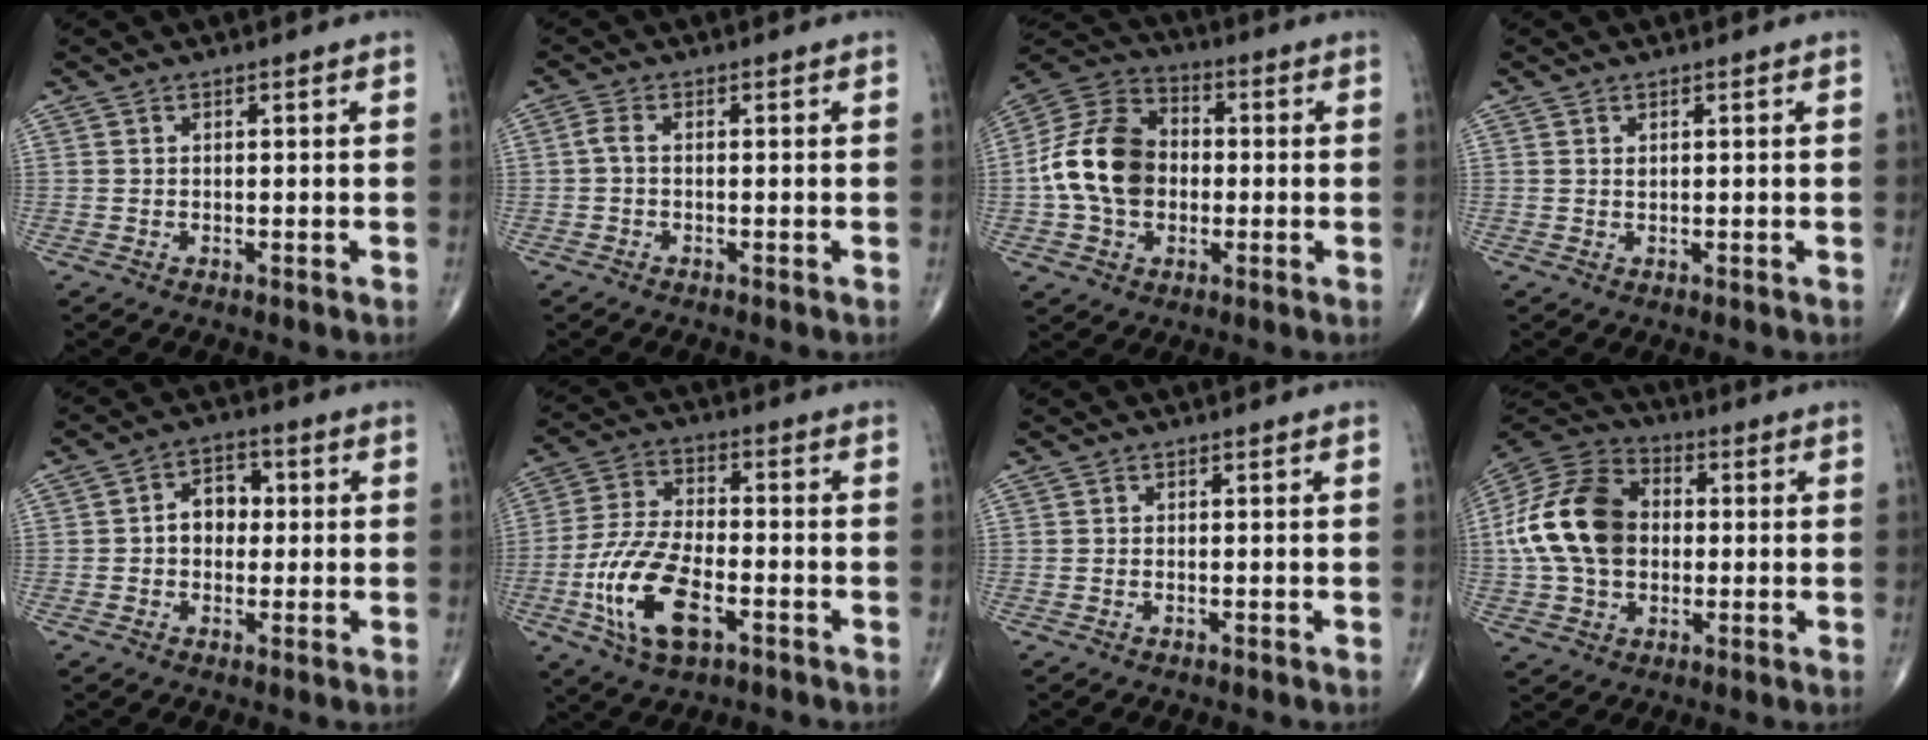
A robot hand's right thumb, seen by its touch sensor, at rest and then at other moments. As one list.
[{"total": 1.7, "force": [-0.3, 0.7, 1.5], "torque": [-0.033, 0.001, -0.010]}, {"total": 15.3, "force": [-0.9, 11.2, 10.3], "torque": [-0.176, 0.030, -0.025]}, {"total": 0.5, "force": [0.3, 0.2, 0.4], "torque": [-0.005, 0.000, 0.006]}, {"total": 6.0, "force": [0.2, 4.6, 3.9], "torque": [-0.037, 0.018, -0.006]}, {"total": 14.5, "force": [-5.4, 6.8, 11.6], "torque": [-0.232, 0.019, -0.099]}, {"total": 0.0}, {"total": 18.3, "force": [0.5, 13.0, 12.8], "torque": [-0.236, 0.024, 0.002]}]